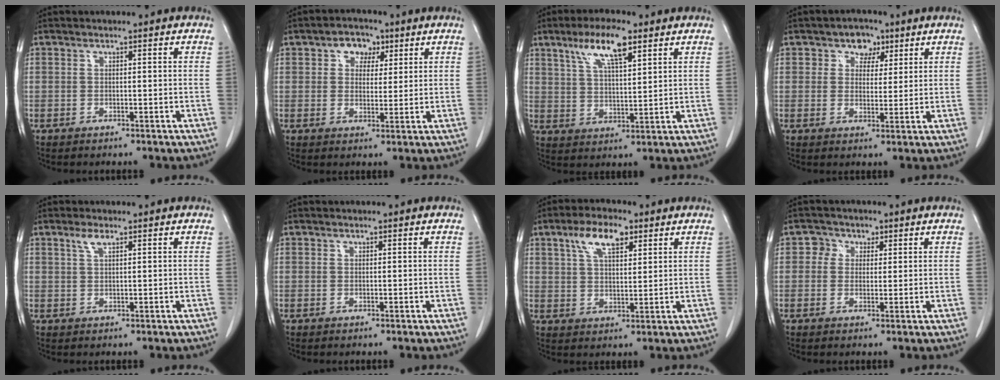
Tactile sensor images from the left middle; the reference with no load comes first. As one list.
[{"total": 4.8, "force": [2.3, 3.4, 2.4], "torque": [-0.035, 0.015, 0.037]}, {"total": 8.8, "force": [5.2, 1.9, 6.8], "torque": [-0.132, 0.008, 0.096]}, {"total": 4.4, "force": [2.4, 3.3, 1.8], "torque": [-0.022, 0.009, 0.037]}, {"total": 1.9, "force": [1.2, 0.5, 1.4], "torque": [-0.033, 0.004, 0.027]}, {"total": 0.0}, {"total": 7.4, "force": [4.0, 2.9, 5.5], "torque": [-0.108, 0.015, 0.072]}, {"total": 2.9, "force": [1.0, 2.7, 0.7], "torque": [-0.007, 0.008, 0.012]}]